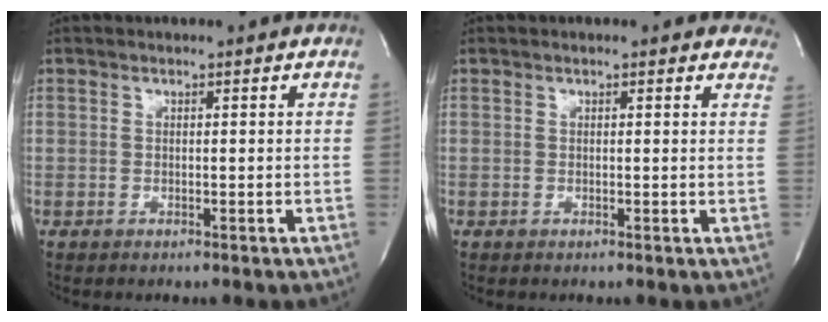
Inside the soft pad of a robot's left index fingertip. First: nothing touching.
{"total": 5.1, "force": [4.3, 1.9, 1.9], "torque": [-0.008, 0.008, 0.033]}